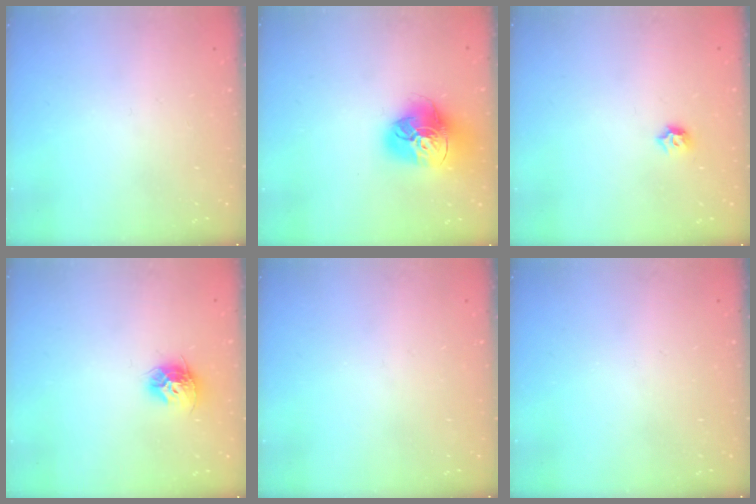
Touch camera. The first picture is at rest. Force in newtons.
{"total": 18.3, "press": 18.2, "slide": 2.1}
{"total": 3.8, "press": 3.8, "slide": 0.8}
{"total": 9.9, "press": 9.8, "slide": 0.5}
{"total": 0.0}
{"total": 0.0}